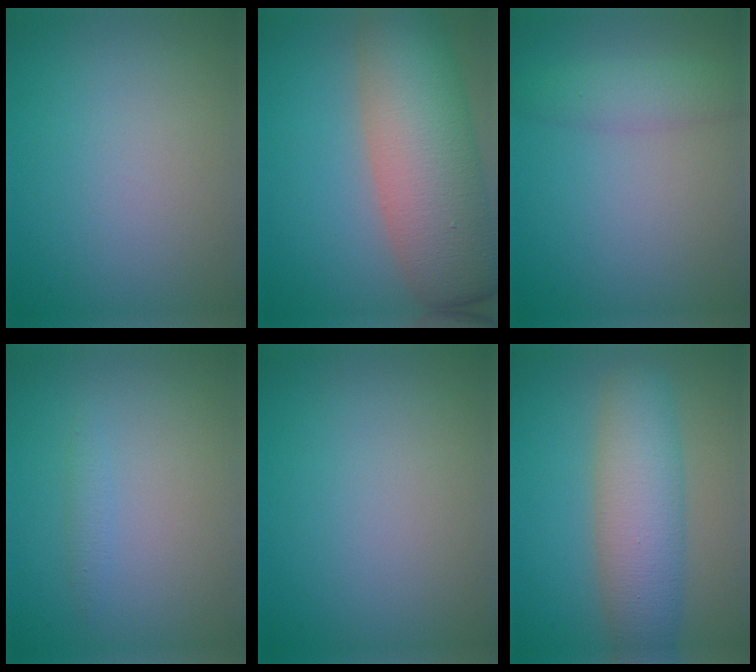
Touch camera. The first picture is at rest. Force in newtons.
{"total": 12.3, "press": 12.2, "slide": 0.9}
{"total": 2.8, "press": 2.8, "slide": 0.1}
{"total": 0.9, "press": 0.9, "slide": 0.0}
{"total": 0.0}
{"total": 6.9, "press": 6.9, "slide": 0.3}